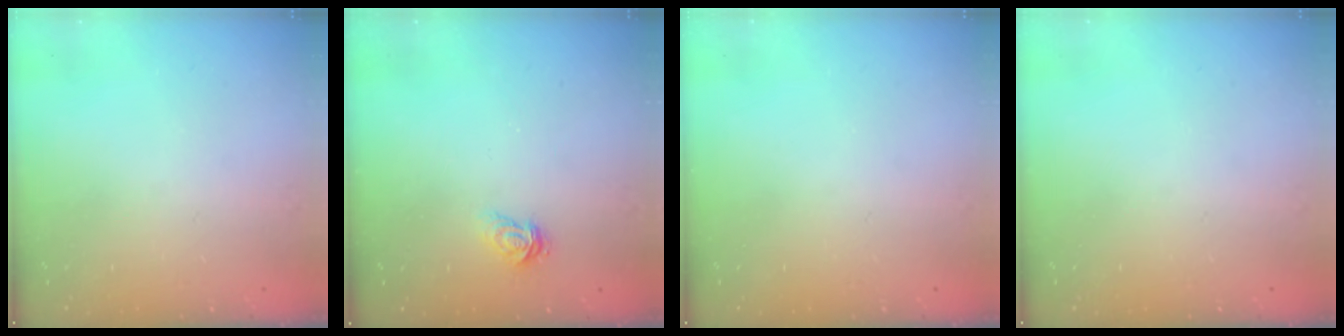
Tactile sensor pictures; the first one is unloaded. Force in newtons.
{"total": 3.2, "press": 3.1, "slide": 0.3}
{"total": 0.0}
{"total": 0.0}